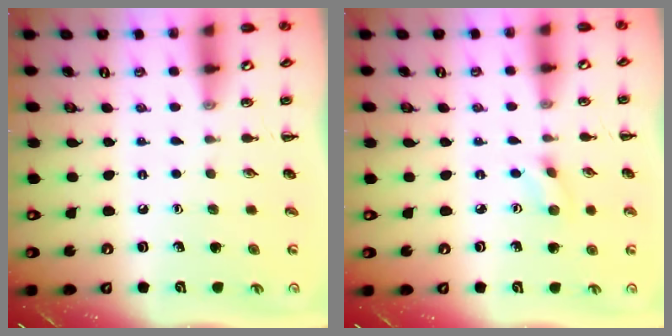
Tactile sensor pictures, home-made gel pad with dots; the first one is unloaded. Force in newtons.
{"total": 2.7, "press": 2.5, "slide": 1.0}